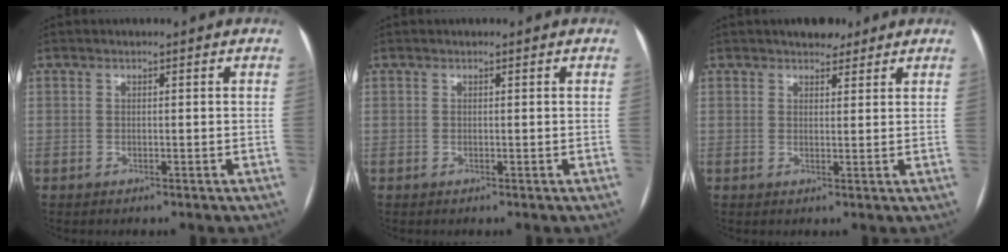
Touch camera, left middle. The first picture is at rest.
{"total": 0.0}
{"total": 3.6, "force": [2.8, 1.7, 1.4], "torque": [-0.018, 0.007, 0.041]}